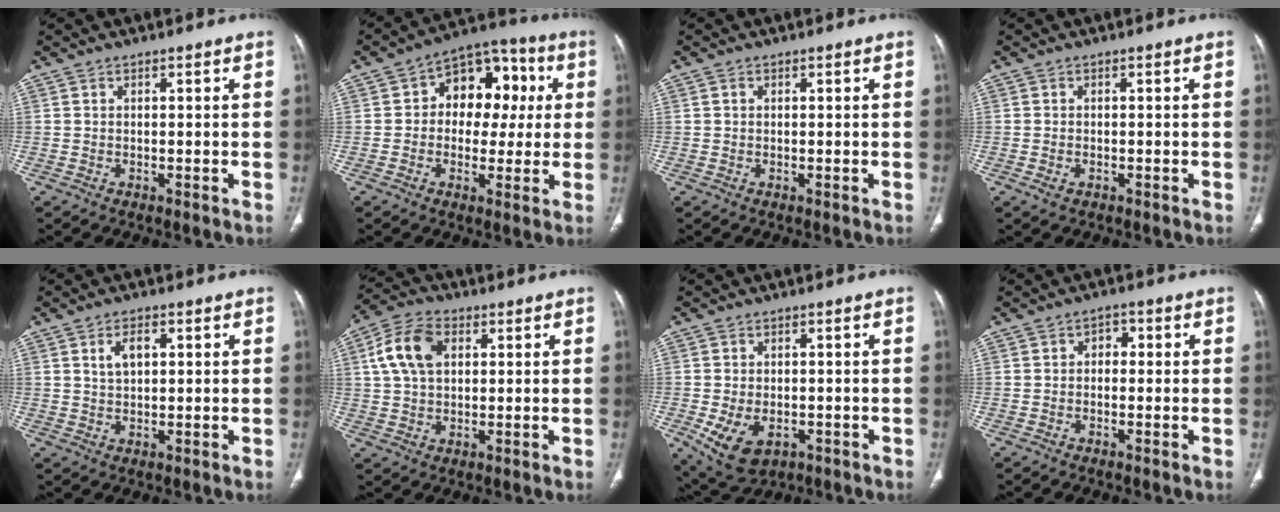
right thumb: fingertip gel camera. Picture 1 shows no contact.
{"total": 13.9, "force": [2.0, 9.9, 9.5], "torque": [-0.073, 0.030, 0.018]}
{"total": 0.6, "force": [0.1, 0.6, 0.2], "torque": [-0.001, 0.002, 0.001]}
{"total": 1.4, "force": [-0.6, 0.9, 0.9], "torque": [-0.019, 0.004, -0.008]}
{"total": 4.2, "force": [1.4, 2.4, 3.1], "torque": [-0.051, 0.001, 0.026]}
{"total": 10.3, "force": [2.7, 6.9, 7.2], "torque": [-0.131, 0.013, 0.045]}
{"total": 8.5, "force": [-2.7, 5.5, 5.9], "torque": [-0.103, 0.000, -0.031]}
{"total": 2.6, "force": [0.1, 2.0, 1.6], "torque": [-0.006, 0.009, -0.008]}